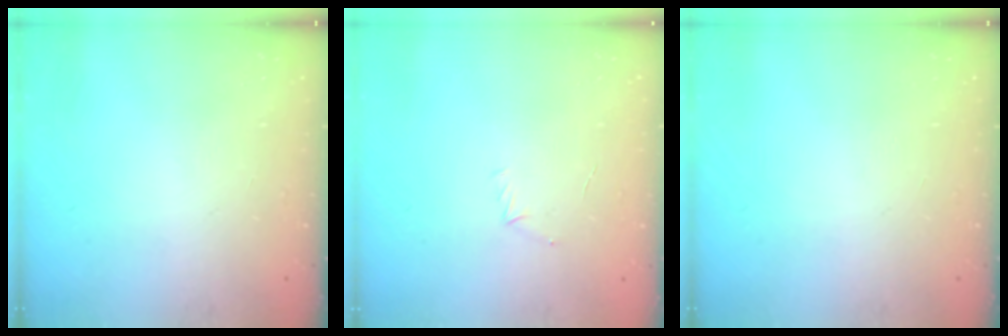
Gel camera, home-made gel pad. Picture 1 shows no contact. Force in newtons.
{"total": 4.7, "press": 4.5, "slide": 1.3}
{"total": 0.0}